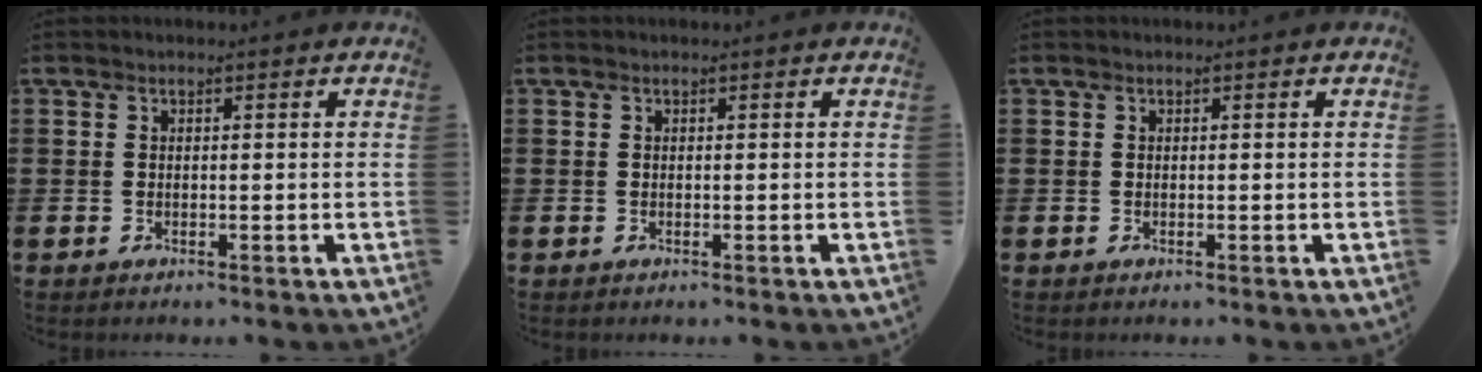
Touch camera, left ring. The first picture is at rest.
{"total": 0.0}
{"total": 0.0}